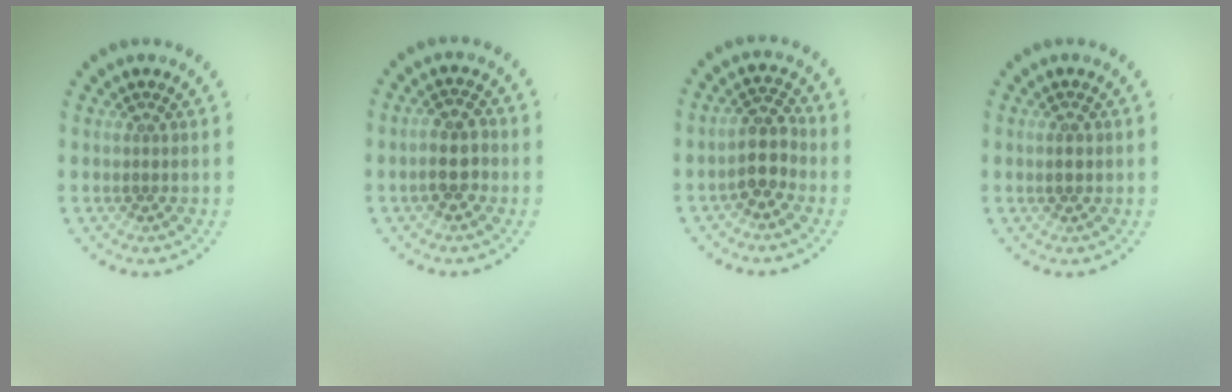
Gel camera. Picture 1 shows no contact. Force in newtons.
{"total": 2.8, "press": 2.7, "slide": 0.8}
{"total": 2.9, "press": 2.6, "slide": 1.4}
{"total": 1.5, "press": 1.5, "slide": 0.0}